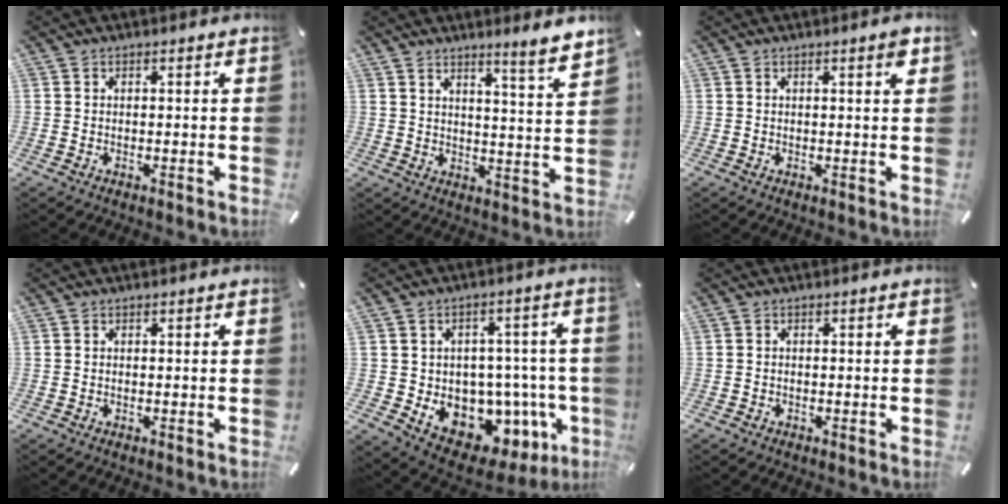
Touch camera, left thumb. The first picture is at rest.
{"total": 6.5, "force": [5.6, -0.3, 3.3], "torque": [-0.053, -0.042, 0.093]}
{"total": 1.8, "force": [0.9, 0.2, 1.5], "torque": [-0.024, -0.002, 0.012]}
{"total": 0.0}
{"total": 11.3, "force": [-4.2, 8.8, 5.7], "torque": [-0.057, -0.003, -0.051]}
{"total": 0.7, "force": [-0.5, 0.5, 0.0], "torque": [0.001, 0.003, -0.013]}